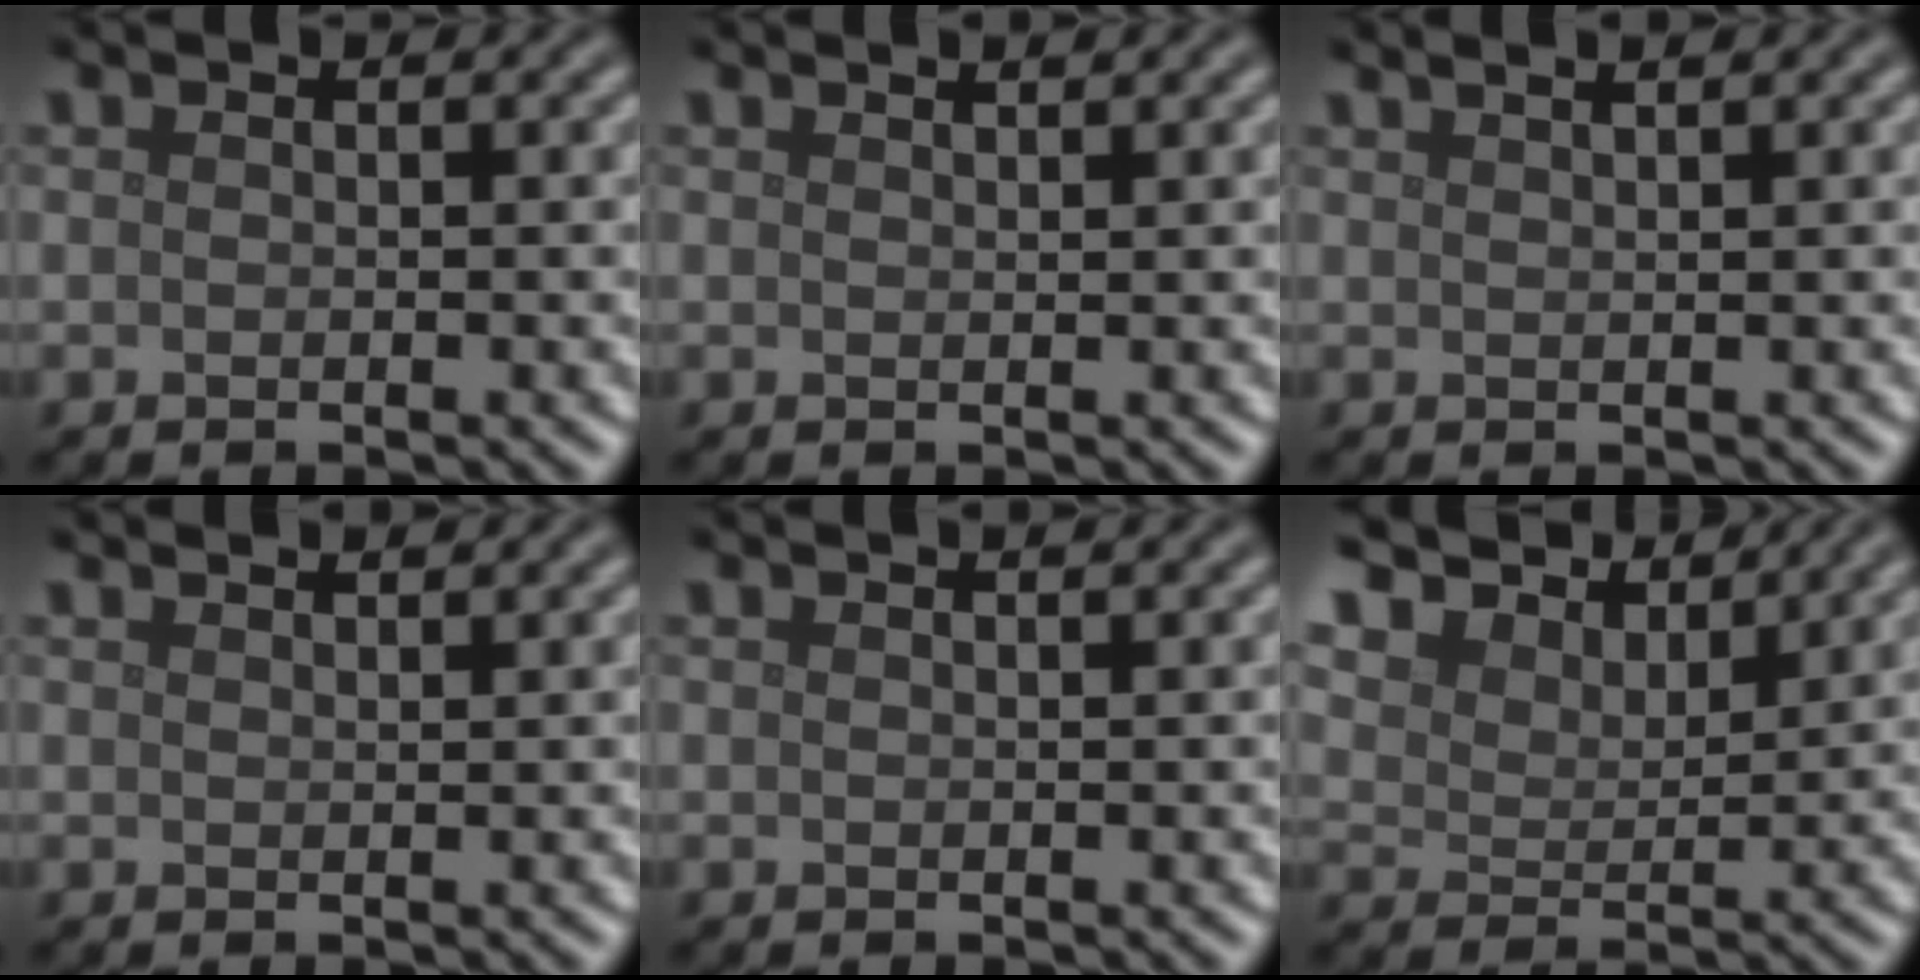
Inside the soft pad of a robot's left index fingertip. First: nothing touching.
{"total": 1.1, "force": [0.9, 0.2, 0.5], "torque": [-0.005, -0.001, 0.009]}
{"total": 3.2, "force": [2.1, 1.4, 2.0], "torque": [-0.004, 0.021, -0.006]}
{"total": 2.3, "force": [2.0, 0.7, 1.0], "torque": [-0.002, 0.004, 0.006]}
{"total": 1.2, "force": [1.0, 0.4, 0.6], "torque": [-0.005, -0.001, 0.004]}
{"total": 7.8, "force": [6.6, 2.9, 3.0], "torque": [-0.081, 0.008, 0.105]}